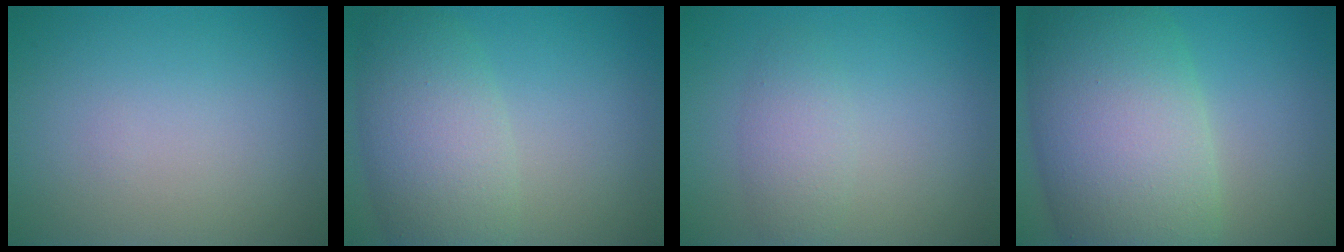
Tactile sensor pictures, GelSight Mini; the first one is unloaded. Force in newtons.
{"total": 6.3, "press": 6.3, "slide": 0.3}
{"total": 2.2, "press": 2.2, "slide": 0.1}
{"total": 13.0, "press": 13.0, "slide": 0.6}